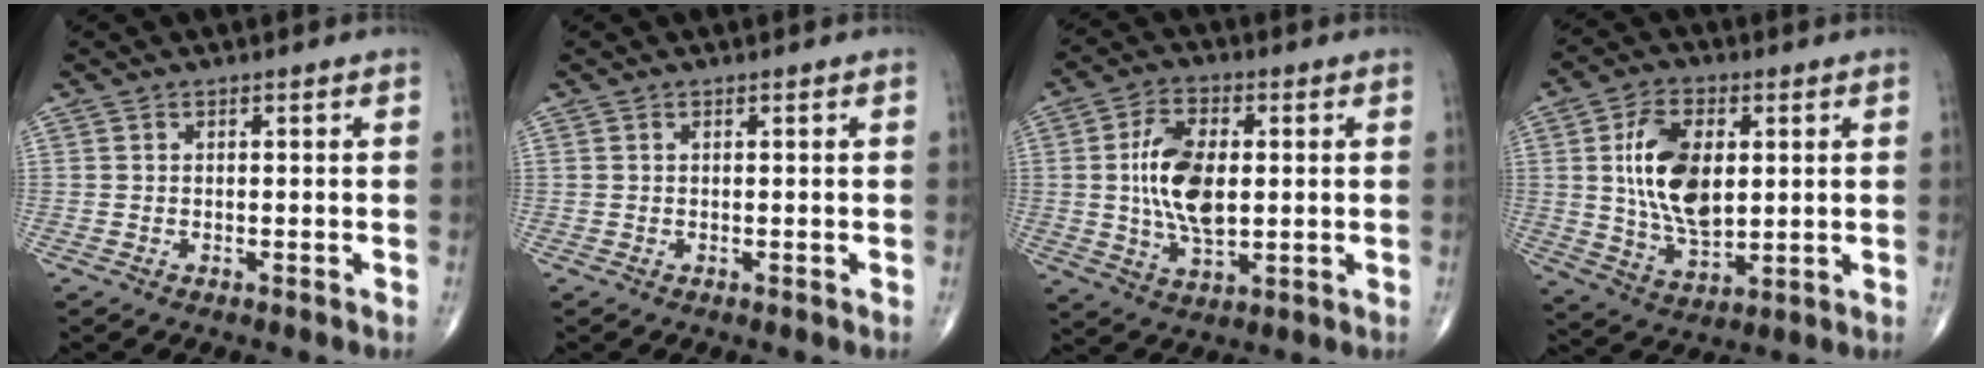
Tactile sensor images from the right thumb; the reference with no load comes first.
{"total": 0.0}
{"total": 12.5, "force": [0.9, 6.8, 10.4], "torque": [-0.185, -0.001, 0.019]}
{"total": 14.3, "force": [2.3, 8.2, 11.5], "torque": [-0.193, -0.011, 0.047]}